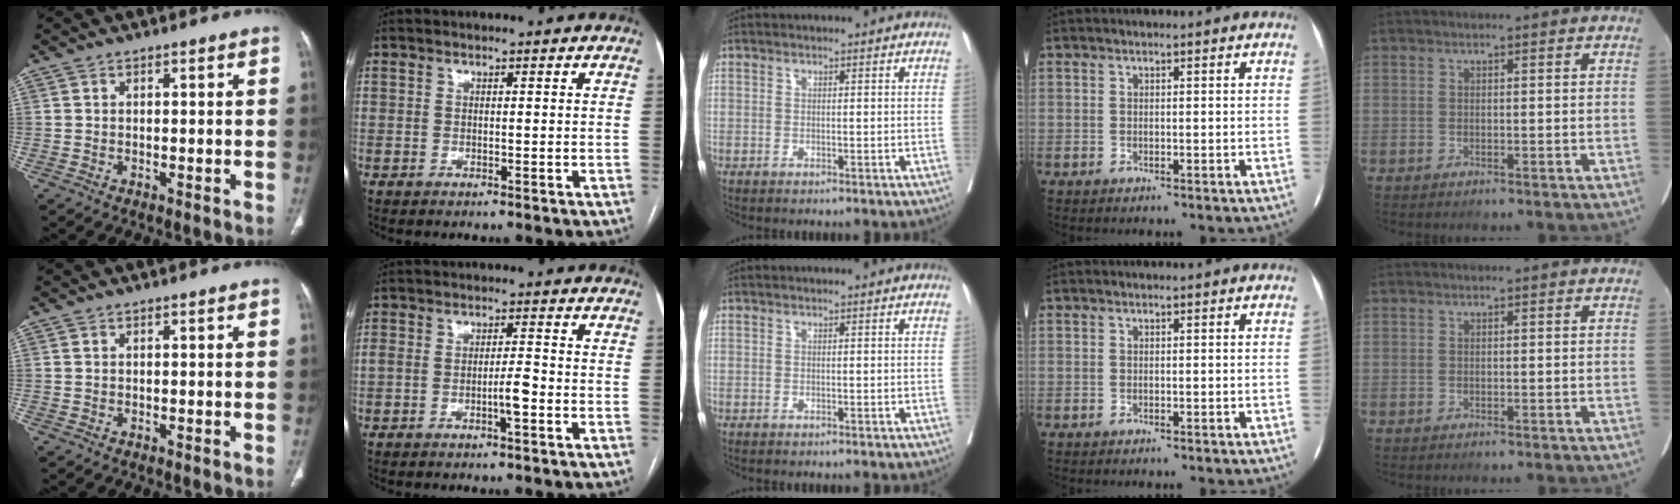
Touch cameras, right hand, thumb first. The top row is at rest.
{"index": {"total": 4.0, "force": [-1.6, 0.9, 3.6], "torque": [-0.070, 0.011, -0.026]}}